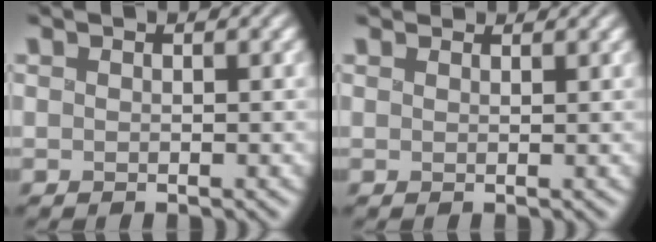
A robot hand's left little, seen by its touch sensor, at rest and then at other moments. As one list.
[{"total": 2.2, "force": [2.1, 0.6, 0.6], "torque": [-0.011, -0.001, 0.035]}]